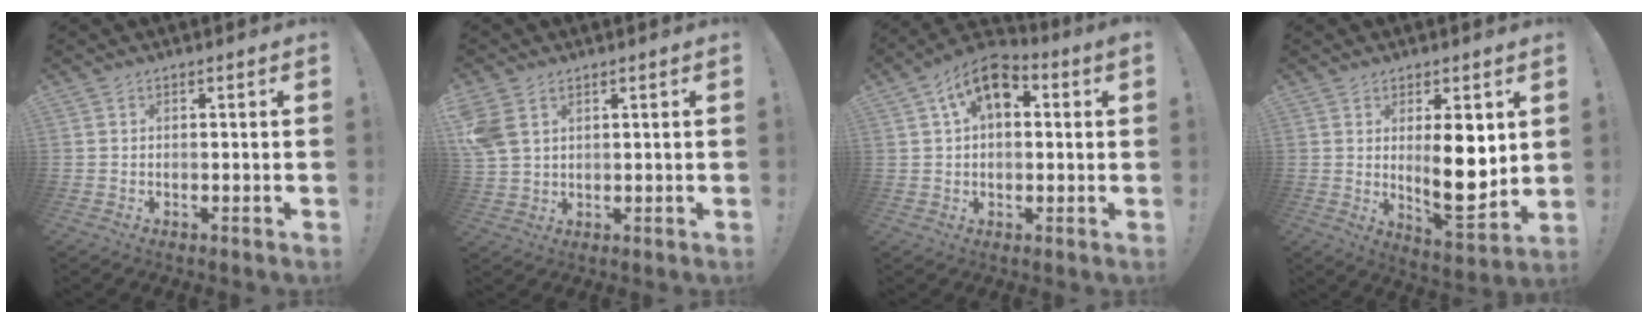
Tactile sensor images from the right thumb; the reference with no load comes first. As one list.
[{"total": 6.4, "force": [3.1, 4.2, 3.7], "torque": [-0.072, -0.007, 0.064]}, {"total": 10.0, "force": [3.5, 6.0, 7.2], "torque": [-0.124, 0.004, 0.066]}, {"total": 11.4, "force": [2.0, 4.3, 10.4], "torque": [-0.156, -0.030, 0.031]}]